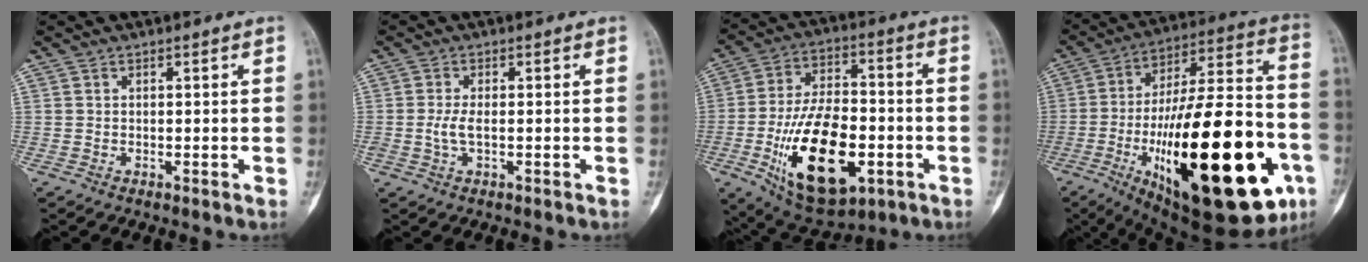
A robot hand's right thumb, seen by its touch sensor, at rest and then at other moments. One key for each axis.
{"total": 2.8, "fx": -0.8, "fy": 1.7, "fz": 2.1, "tx": -0.044, "ty": 0.011, "tz": -0.016}
{"total": 22.4, "fx": -6.5, "fy": 11.7, "fz": 18.0, "tx": -0.290, "ty": 0.023, "tz": -0.091}
{"total": 40.1, "fx": -12.4, "fy": 14.0, "fz": 35.5, "tx": -0.529, "ty": 0.035, "tz": -0.179}